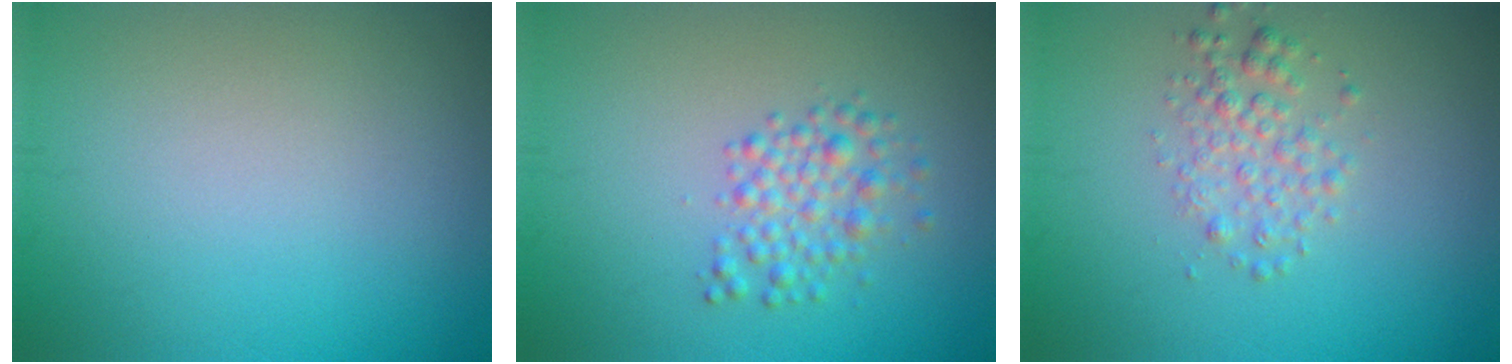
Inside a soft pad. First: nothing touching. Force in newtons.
{"total": 2.7, "press": 2.7, "slide": 0.1}
{"total": 2.4, "press": 2.4, "slide": 0.1}